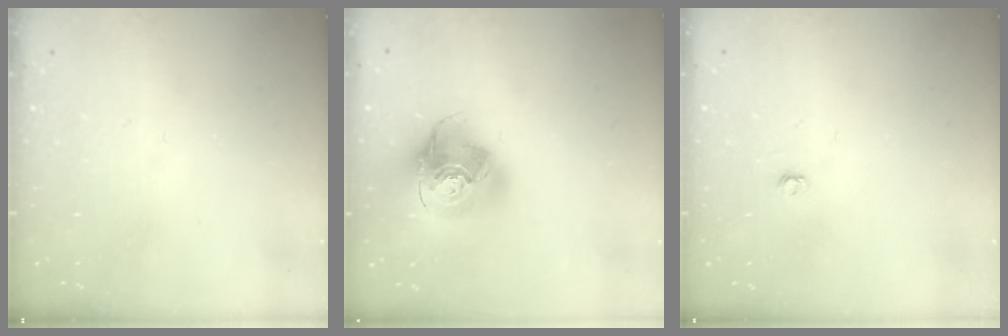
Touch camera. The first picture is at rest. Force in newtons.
{"total": 16.2, "press": 16.0, "slide": 2.1}
{"total": 2.9, "press": 2.9, "slide": 0.3}